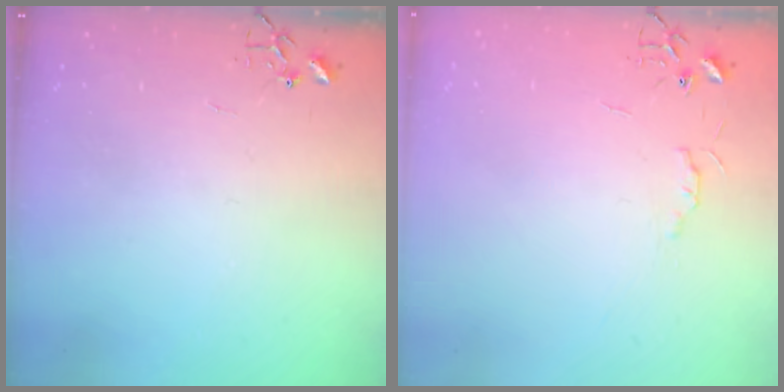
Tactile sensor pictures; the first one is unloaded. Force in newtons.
{"total": 4.3, "press": 4.2, "slide": 0.6}